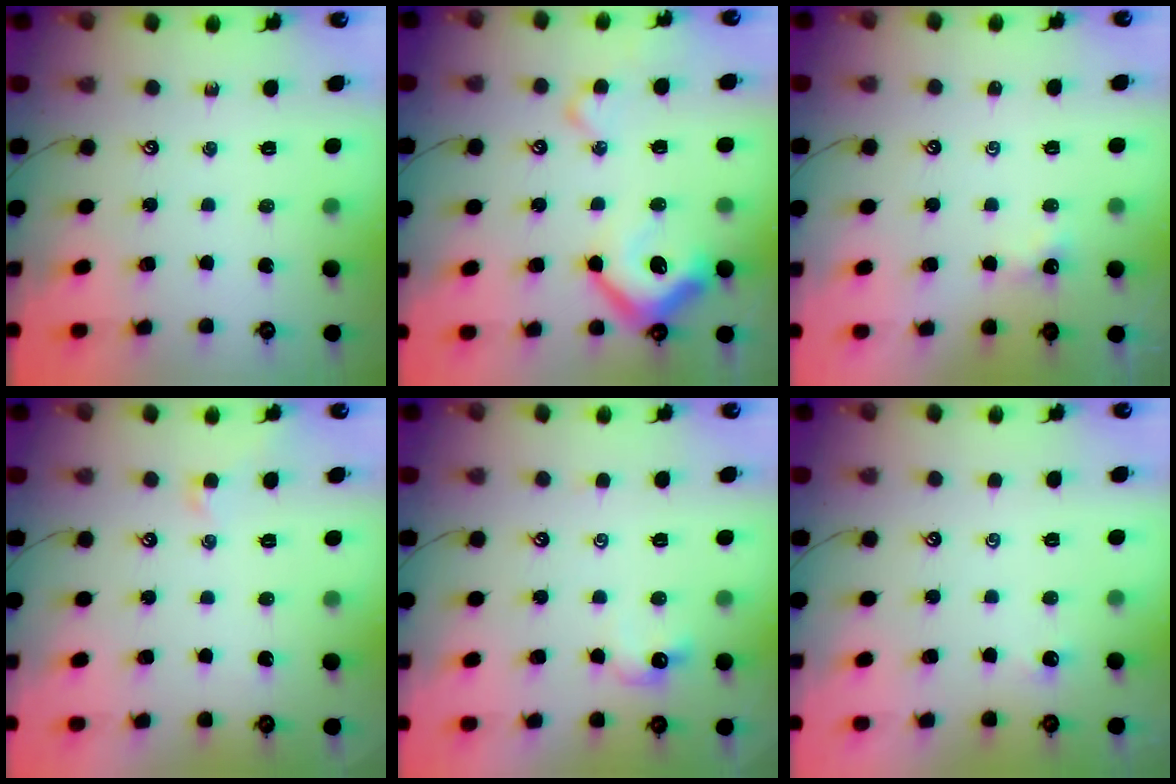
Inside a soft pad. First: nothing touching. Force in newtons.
{"total": 11.2, "press": 11.1, "slide": 1.5}
{"total": 1.4, "press": 1.4, "slide": 0.2}
{"total": 1.0, "press": 0.8, "slide": 0.6}
{"total": 2.2, "press": 2.1, "slide": 0.7}
{"total": 1.4, "press": 1.3, "slide": 0.3}